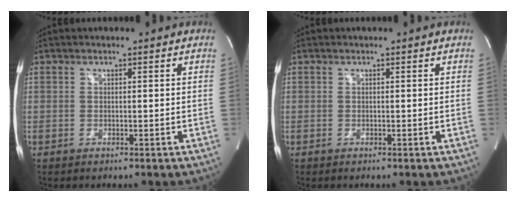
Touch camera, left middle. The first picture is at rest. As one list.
[{"total": 0.0}]